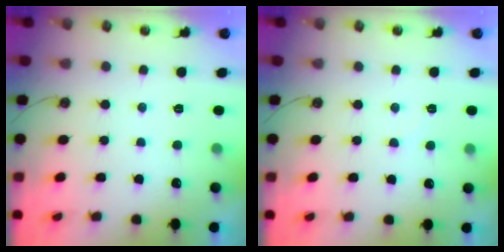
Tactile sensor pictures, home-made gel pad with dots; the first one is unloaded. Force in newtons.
{"total": 4.1, "press": 4.0, "slide": 0.7}